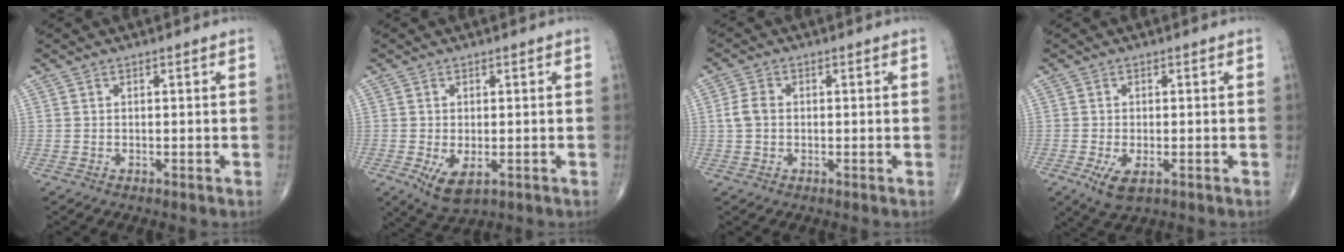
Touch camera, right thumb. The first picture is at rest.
{"total": 5.4, "force": [-1.5, 2.7, 4.5], "torque": [-0.081, -0.013, -0.018]}
{"total": 3.2, "force": [0.0, 2.3, 2.2], "torque": [-0.050, 0.009, -0.003]}
{"total": 4.5, "force": [-1.7, 2.0, 3.7], "torque": [-0.072, -0.010, -0.027]}